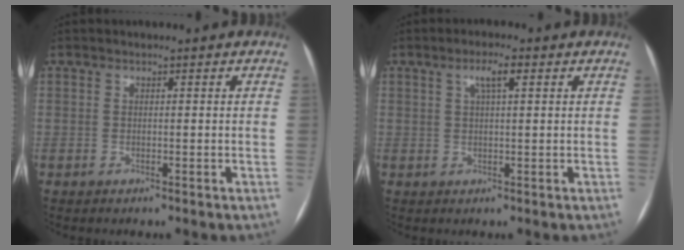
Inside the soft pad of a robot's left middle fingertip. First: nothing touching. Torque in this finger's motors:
{"motor_torque": [0.75, -0.39, 0.07, 0.02]}